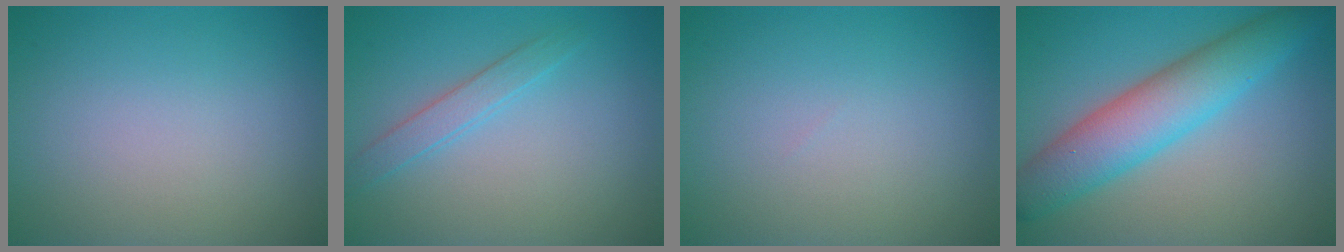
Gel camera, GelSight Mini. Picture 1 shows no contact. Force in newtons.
{"total": 1.8, "press": 1.8, "slide": 0.0}
{"total": 0.0}
{"total": 6.7, "press": 6.7, "slide": 0.1}